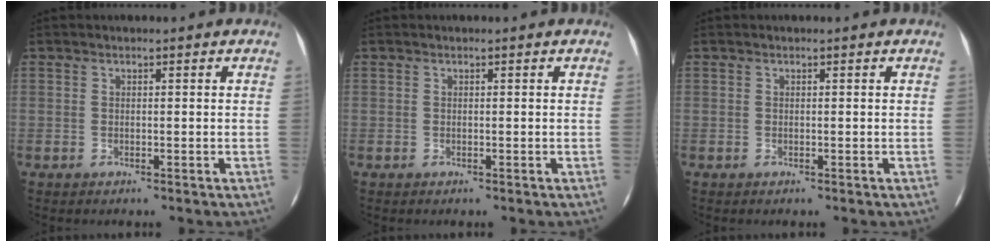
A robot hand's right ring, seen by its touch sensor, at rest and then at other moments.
{"total": 0.0}
{"total": 0.0}